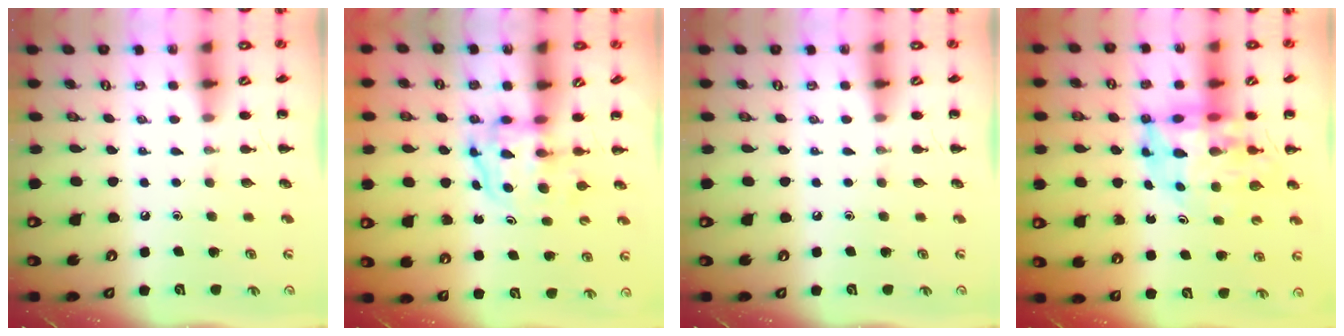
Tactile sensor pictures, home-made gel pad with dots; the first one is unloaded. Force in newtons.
{"total": 3.8, "press": 3.7, "slide": 0.6}
{"total": 0.0}
{"total": 9.9, "press": 9.4, "slide": 3.1}